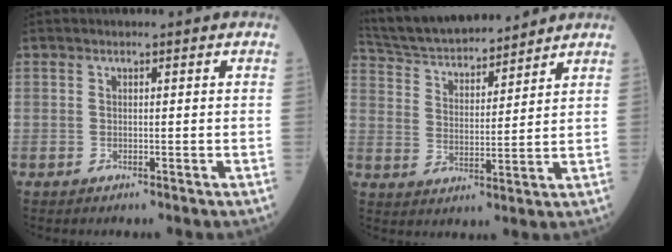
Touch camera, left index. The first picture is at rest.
{"total": 16.2, "force": [15.0, 3.0, 5.5], "torque": [-0.104, 0.028, 0.257]}